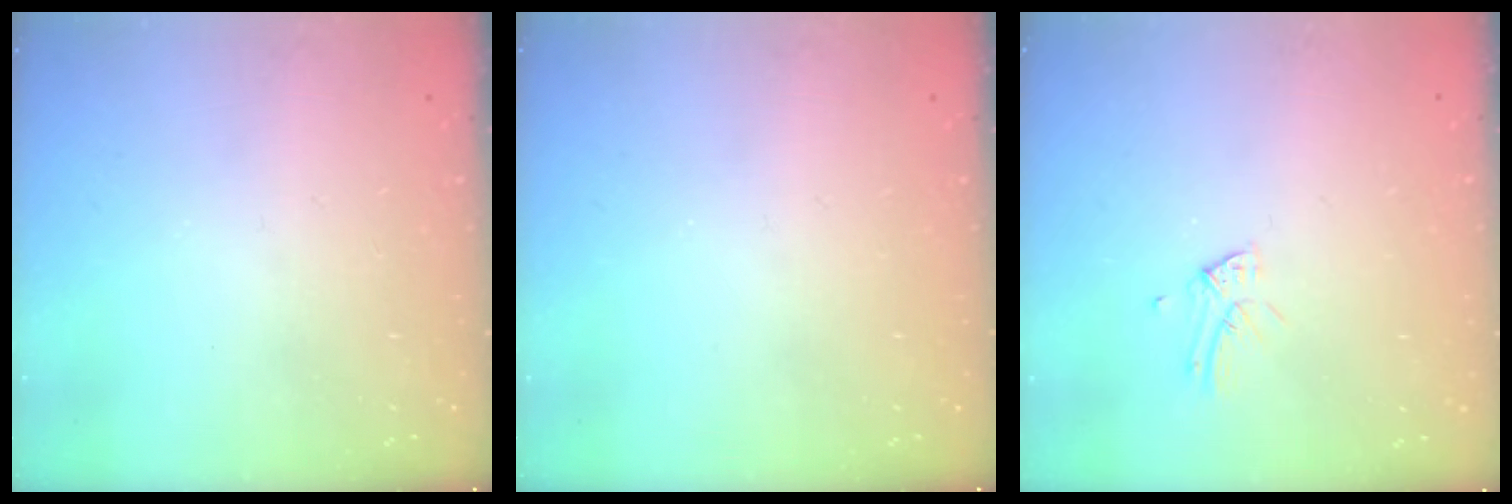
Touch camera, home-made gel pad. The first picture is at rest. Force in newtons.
{"total": 0.0}
{"total": 3.0, "press": 3.0, "slide": 0.3}